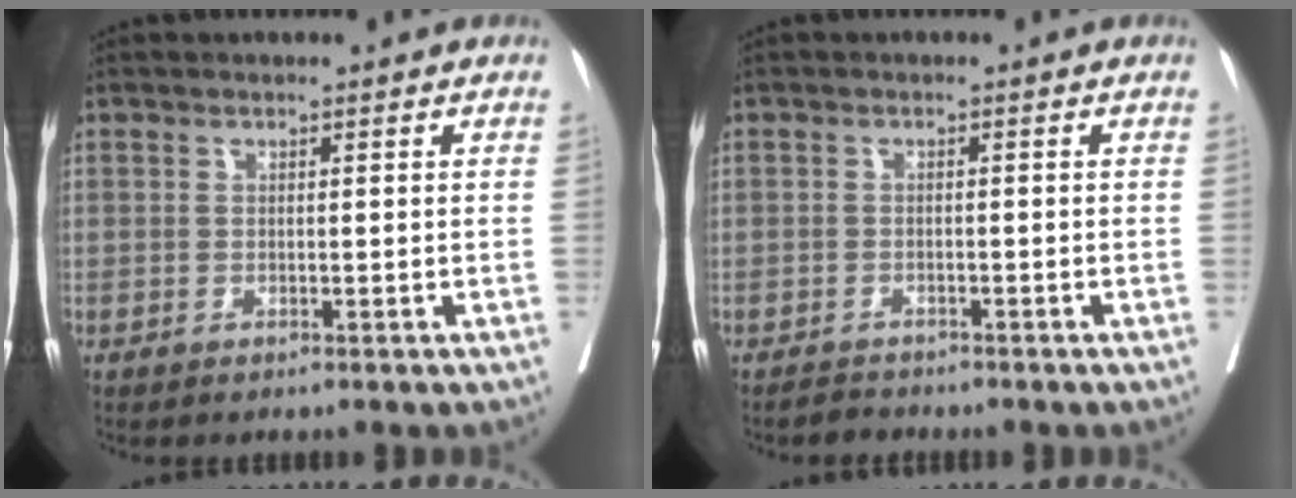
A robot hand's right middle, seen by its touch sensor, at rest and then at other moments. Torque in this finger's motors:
{"motor_torque": [0.31, -0.34, -0.01, 0.00]}